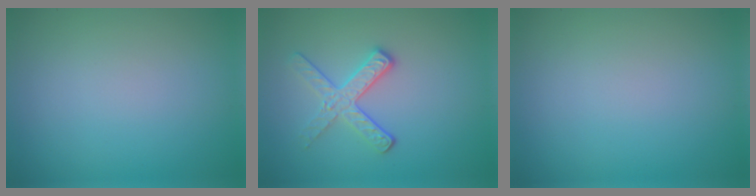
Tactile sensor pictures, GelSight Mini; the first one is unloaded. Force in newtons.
{"total": 2.9, "press": 2.6, "slide": 1.3}
{"total": 0.0}